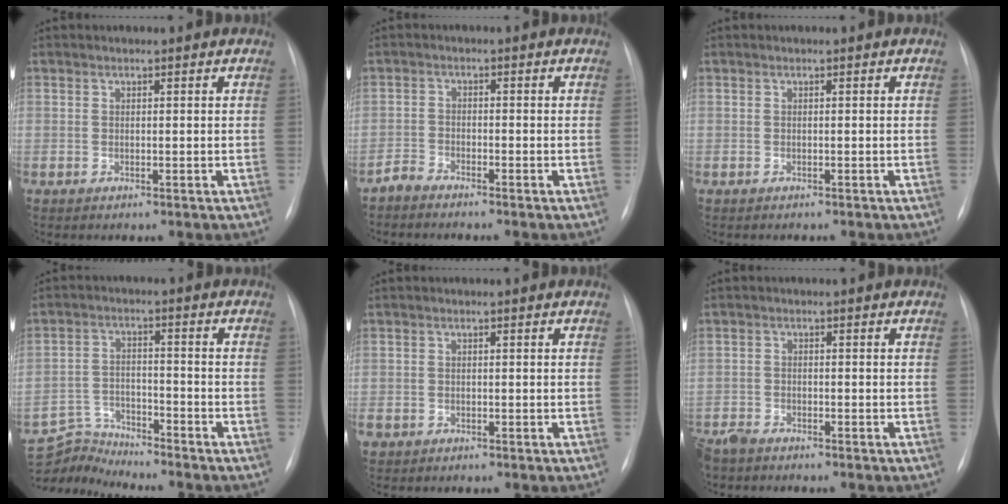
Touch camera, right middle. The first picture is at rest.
{"total": 2.1, "force": [-2.0, 0.3, 0.2], "torque": [-0.003, -0.004, -0.041]}
{"total": 1.1, "force": [-1.0, 0.3, 0.4], "torque": [-0.007, -0.002, -0.012]}
{"total": 6.3, "force": [-6.1, -0.4, -1.4], "torque": [0.015, 0.005, -0.110]}
{"total": 2.7, "force": [-1.6, 2.1, 0.8], "torque": [-0.018, -0.001, -0.027]}
{"total": 3.6, "force": [-3.3, 1.1, 0.9], "torque": [-0.015, -0.008, -0.062]}